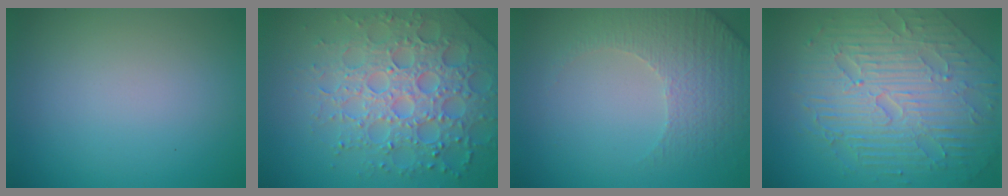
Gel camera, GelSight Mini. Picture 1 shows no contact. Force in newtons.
{"total": 7.3, "press": 7.1, "slide": 1.7}
{"total": 4.9, "press": 3.5, "slide": 3.5}
{"total": 9.8, "press": 6.5, "slide": 7.3}